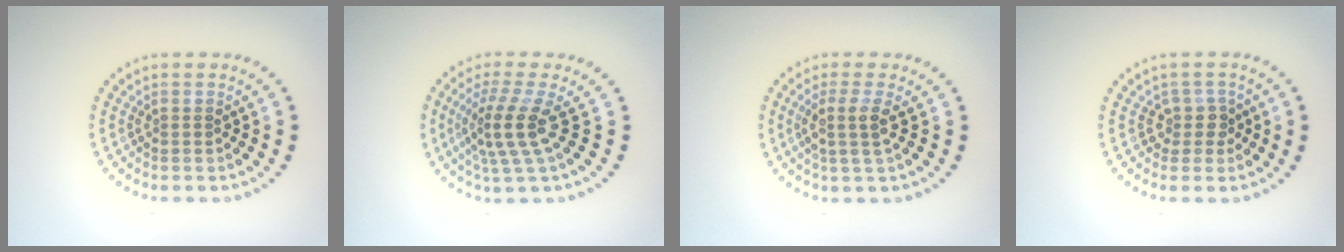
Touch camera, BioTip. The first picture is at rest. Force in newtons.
{"total": 3.8, "press": 2.8, "slide": 2.6}
{"total": 2.2, "press": 1.9, "slide": 1.2}
{"total": 1.9, "press": 1.3, "slide": 1.4}